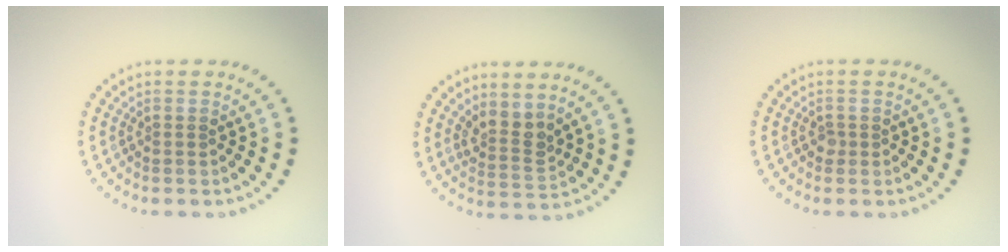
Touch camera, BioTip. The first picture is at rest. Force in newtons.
{"total": 2.5, "press": 1.9, "slide": 1.7}
{"total": 0.8, "press": 0.6, "slide": 0.5}